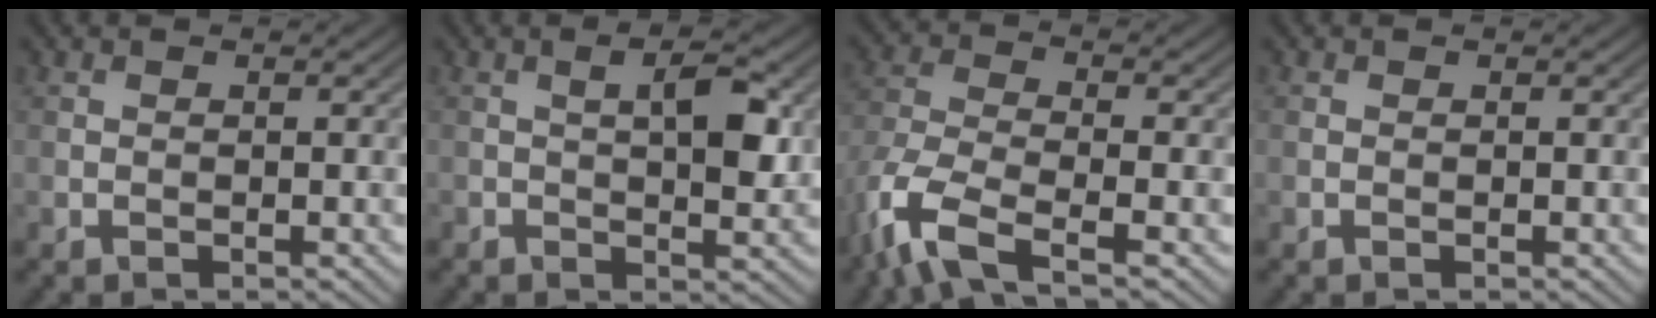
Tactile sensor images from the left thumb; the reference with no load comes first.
{"total": 4.4, "force": [0.6, 1.5, 4.1], "torque": [-0.069, 0.002, 0.011]}
{"total": 7.8, "force": [-4.9, 2.5, 5.6], "torque": [-0.130, -0.008, -0.115]}
{"total": 0.0}